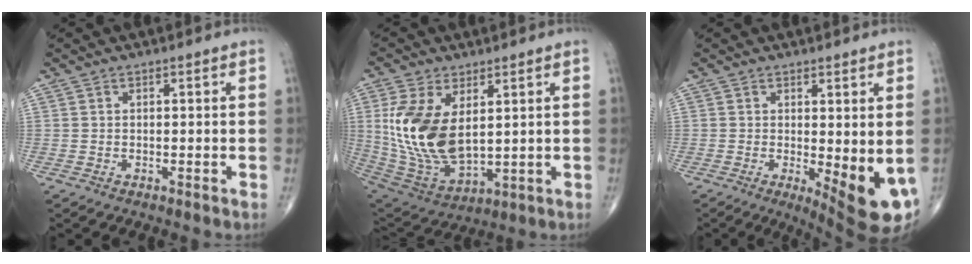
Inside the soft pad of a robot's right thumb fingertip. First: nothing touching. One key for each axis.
{"total": 17.1, "fx": 3.1, "fy": 9.4, "fz": 14.0, "tx": -0.280, "ty": -0.021, "tz": 0.079}
{"total": 10.1, "fx": -1.5, "fy": 3.0, "fz": 9.6, "tx": -0.123, "ty": -0.024, "tz": -0.012}